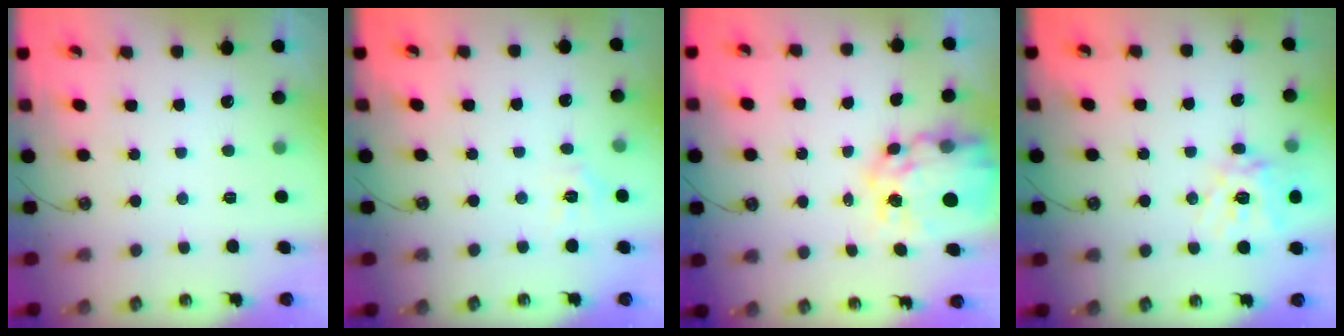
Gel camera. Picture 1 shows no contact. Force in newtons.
{"total": 3.3, "press": 3.3, "slide": 0.4}
{"total": 15.1, "press": 15.0, "slide": 1.3}
{"total": 15.7, "press": 15.5, "slide": 2.0}